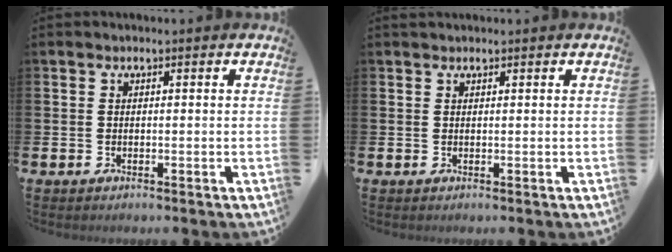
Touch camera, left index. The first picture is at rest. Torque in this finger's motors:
{"motor_torque": [0.10, 0.00, -0.02, 0.00]}